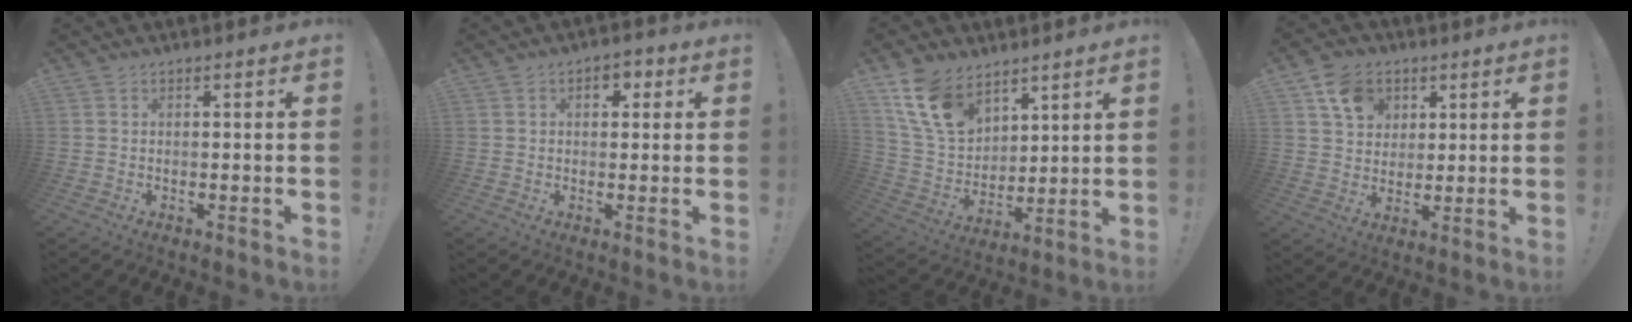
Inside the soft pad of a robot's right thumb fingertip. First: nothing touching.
{"total": 3.9, "force": [0.7, 3.0, 2.4], "torque": [-0.025, 0.008, 0.007]}
{"total": 15.3, "force": [9.7, 9.4, 7.2], "torque": [-0.146, -0.048, 0.190]}
{"total": 10.4, "force": [4.8, 8.4, 3.7], "torque": [-0.052, -0.018, 0.094]}